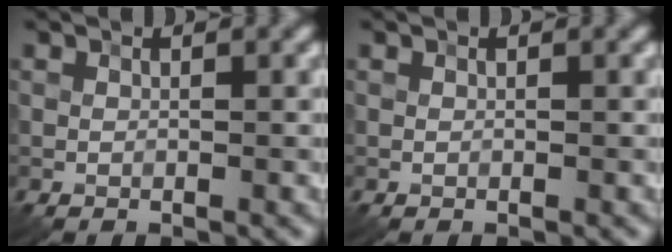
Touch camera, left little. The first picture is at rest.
{"total": 0.0}